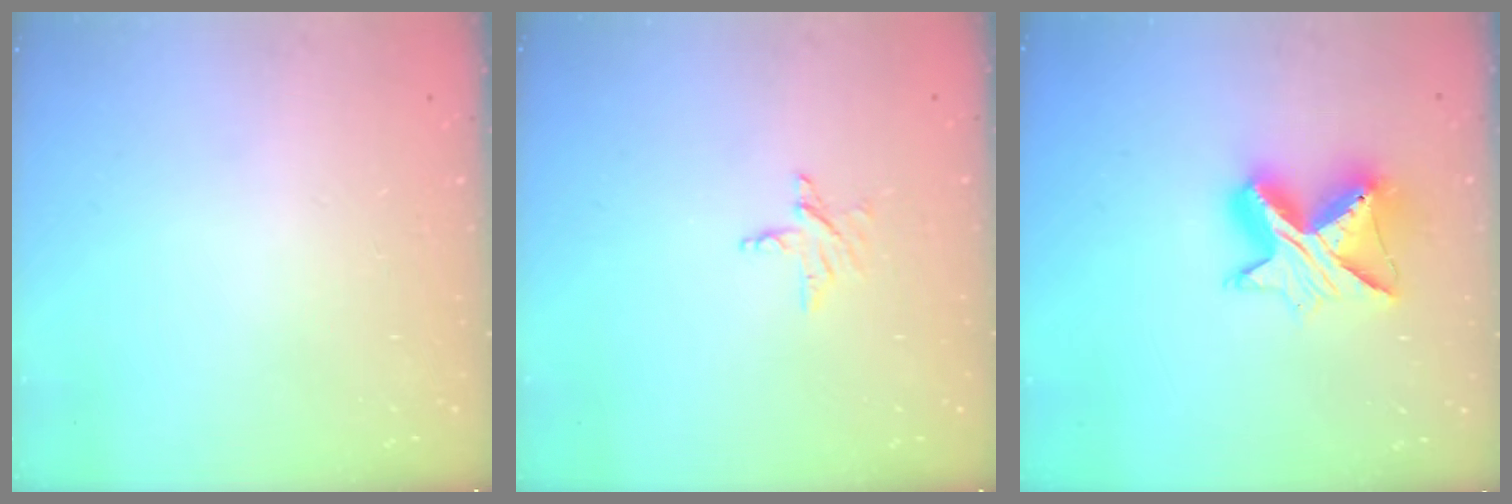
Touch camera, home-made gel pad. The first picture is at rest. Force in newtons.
{"total": 4.3, "press": 4.3, "slide": 0.4}
{"total": 11.8, "press": 11.7, "slide": 1.1}